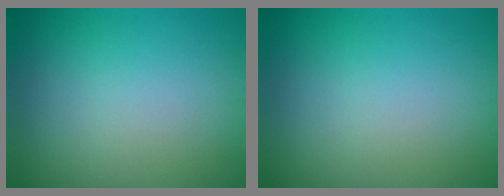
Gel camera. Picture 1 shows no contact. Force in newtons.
{"total": 0.0}